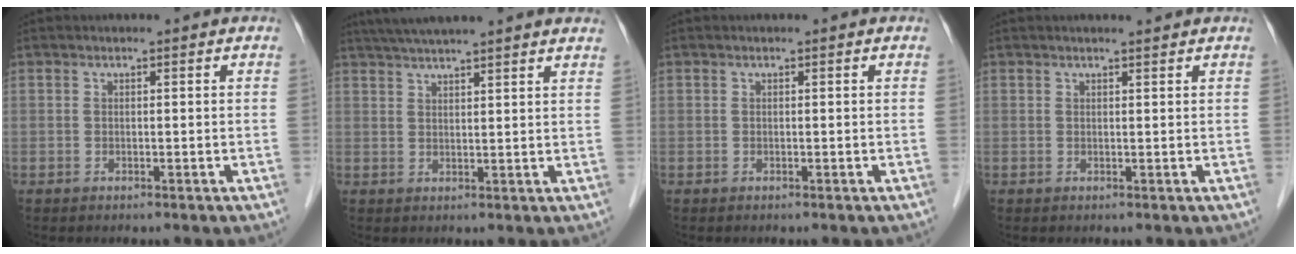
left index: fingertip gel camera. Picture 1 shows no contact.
{"total": 12.7, "force": [11.0, 0.1, 6.2], "torque": [-0.104, 0.039, 0.147]}
{"total": 0.0}
{"total": 2.1, "force": [2.0, -0.1, 0.8], "torque": [-0.011, 0.008, 0.027]}